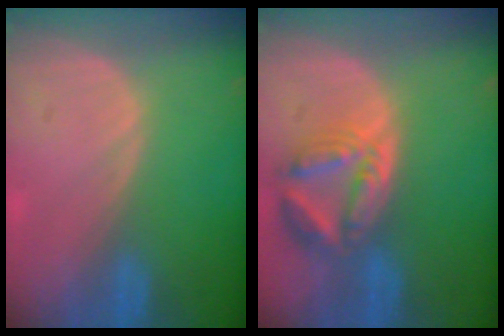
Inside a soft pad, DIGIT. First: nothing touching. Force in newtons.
{"total": 8.0, "press": 7.1, "slide": 3.8}